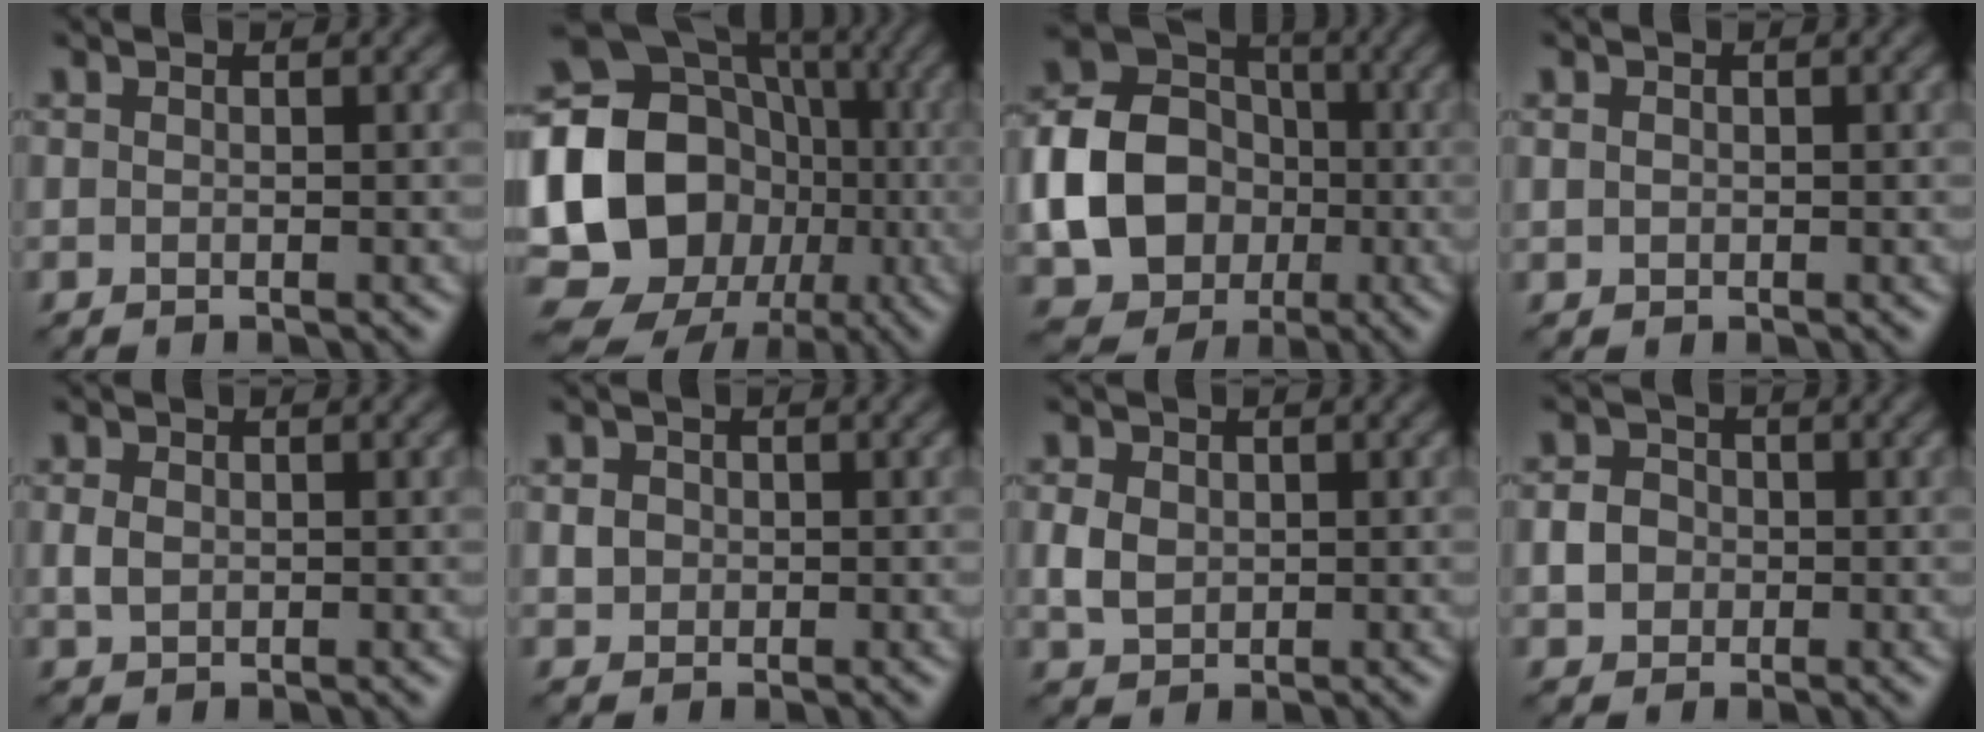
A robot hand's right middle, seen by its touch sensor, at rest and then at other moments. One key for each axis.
{"total": 19.8, "fx": -3.0, "fy": 17.2, "fz": 9.3, "tx": -0.178, "ty": 0.015, "tz": -0.087}
{"total": 10.9, "fx": -1.8, "fy": 8.9, "fz": 6.1, "tx": -0.109, "ty": -0.003, "tz": -0.045}
{"total": 0.6, "fx": 0.1, "fy": 0.5, "fz": 0.3, "tx": -0.008, "ty": 0.001, "tz": 0.002}
{"total": 1.5, "fx": 0.1, "fy": 1.1, "fz": 1.0, "tx": -0.025, "ty": 0.002, "tz": 0.002}
{"total": 1.2, "fx": 0.0, "fy": 1.1, "fz": 0.4, "tx": -0.005, "ty": 0.000, "tz": 0.000}
{"total": 2.4, "fx": 0.2, "fy": 2.0, "fz": 1.4, "tx": -0.035, "ty": 0.002, "tz": 0.003}
{"total": 2.3, "fx": -0.4, "fy": 2.1, "fz": 1.0, "tx": -0.014, "ty": 0.003, "tz": -0.008}